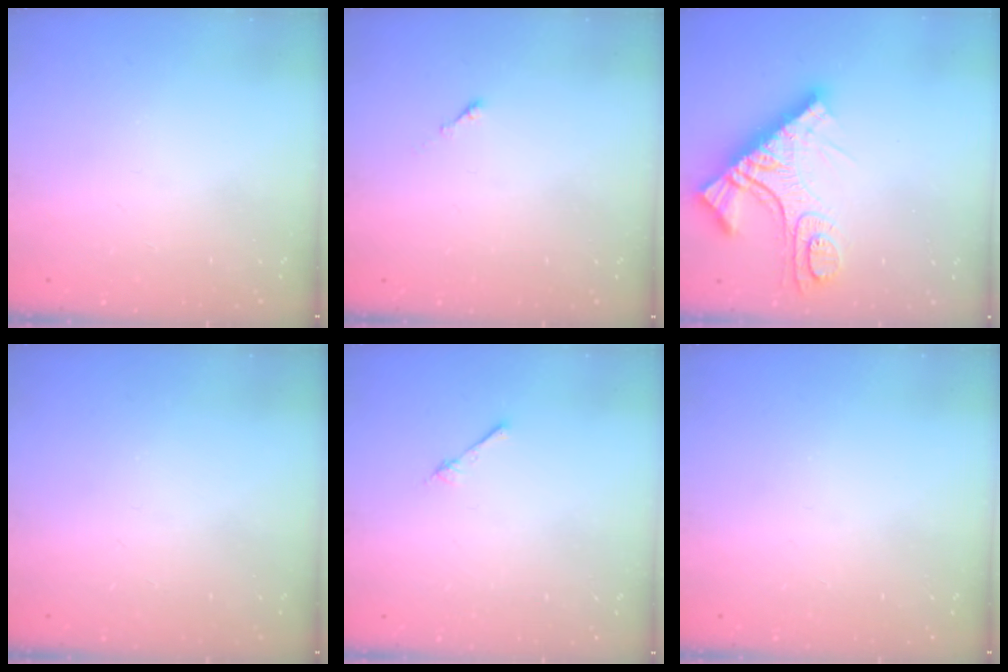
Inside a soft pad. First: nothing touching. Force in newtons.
{"total": 0.0}
{"total": 15.9, "press": 15.8, "slide": 1.7}
{"total": 0.0}
{"total": 2.4, "press": 2.4, "slide": 0.3}
{"total": 0.0}